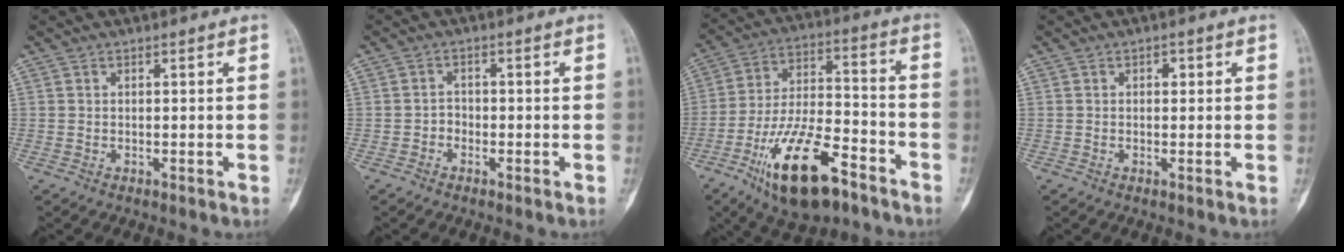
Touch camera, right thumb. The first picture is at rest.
{"total": 1.7, "force": [-1.1, 1.3, 0.5], "torque": [0.002, 0.009, -0.027]}
{"total": 19.2, "force": [-10.7, 7.7, 14.0], "torque": [-0.242, 0.066, -0.182]}
{"total": 1.2, "force": [0.4, 0.9, 0.8], "torque": [0.002, 0.004, 0.002]}